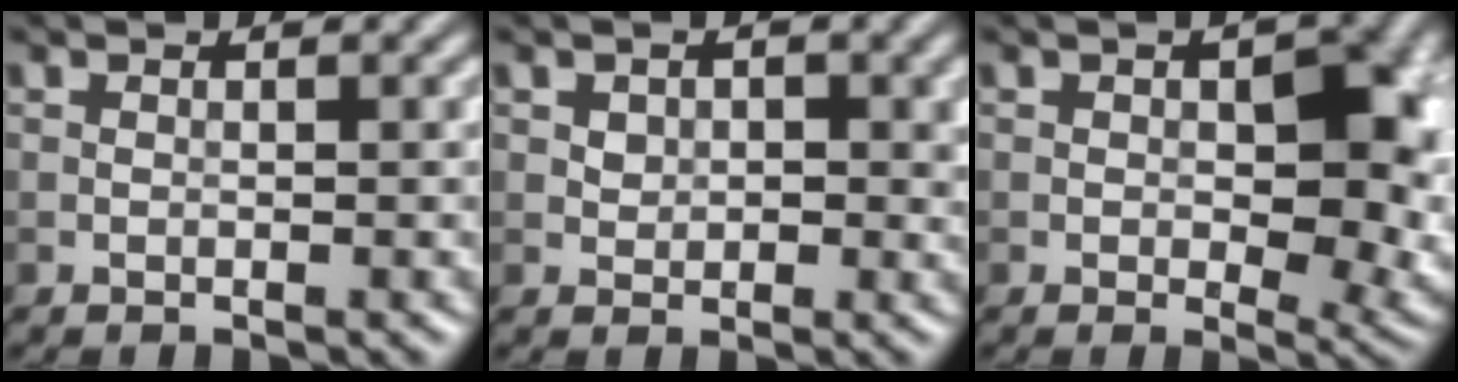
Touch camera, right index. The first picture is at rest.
{"total": 2.0, "force": [0.4, 1.5, 1.2], "torque": [-0.018, -0.003, 0.005]}
{"total": 7.4, "force": [0.2, 3.9, 6.3], "torque": [-0.078, -0.005, 0.007]}